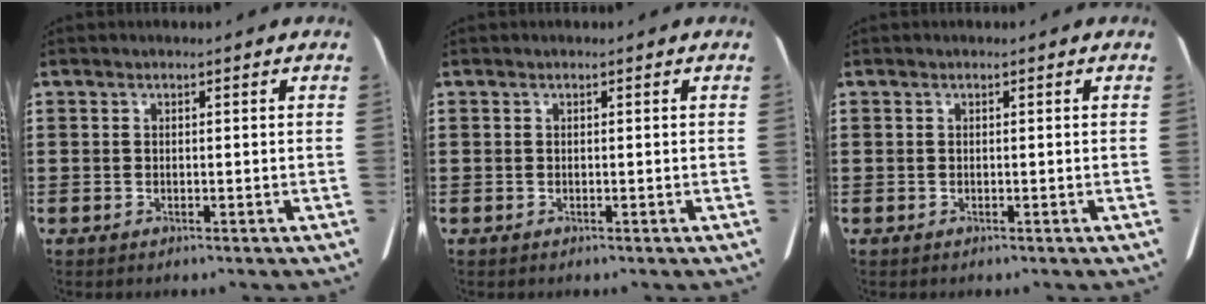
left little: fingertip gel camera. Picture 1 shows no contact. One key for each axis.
{"total": 0.0}
{"total": 0.0}